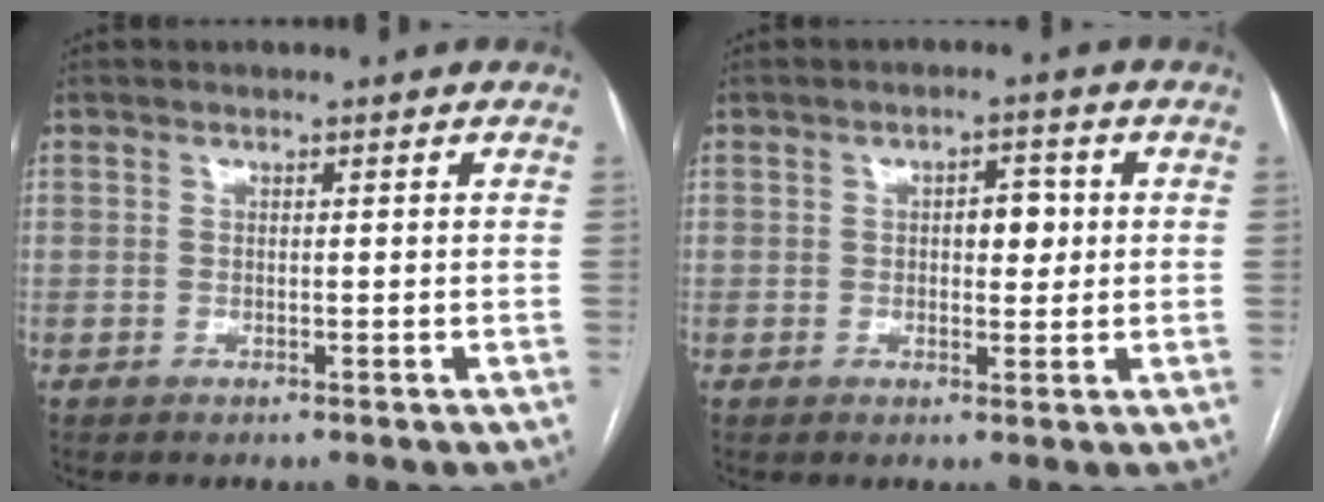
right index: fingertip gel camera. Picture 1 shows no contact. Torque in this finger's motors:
{"motor_torque": [0.52, 0.08, 0.06, 0.04]}